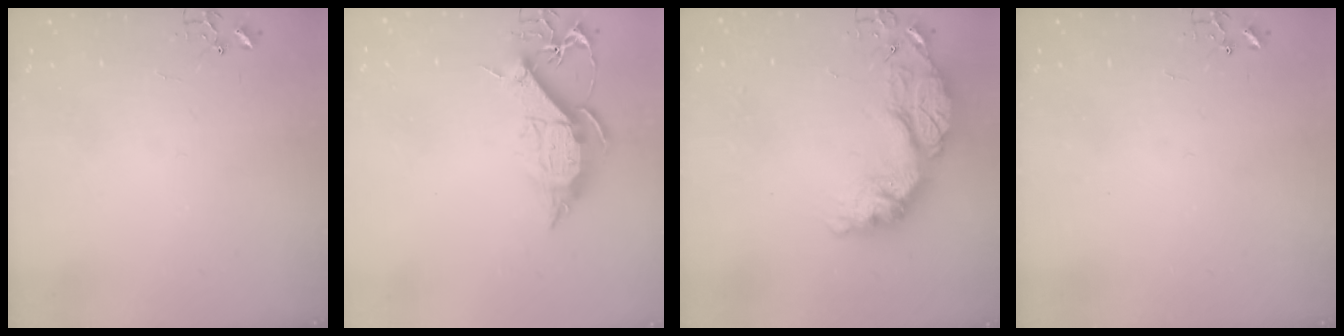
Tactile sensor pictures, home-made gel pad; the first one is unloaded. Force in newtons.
{"total": 11.4, "press": 11.3, "slide": 1.1}
{"total": 19.9, "press": 19.9, "slide": 1.4}
{"total": 0.0}